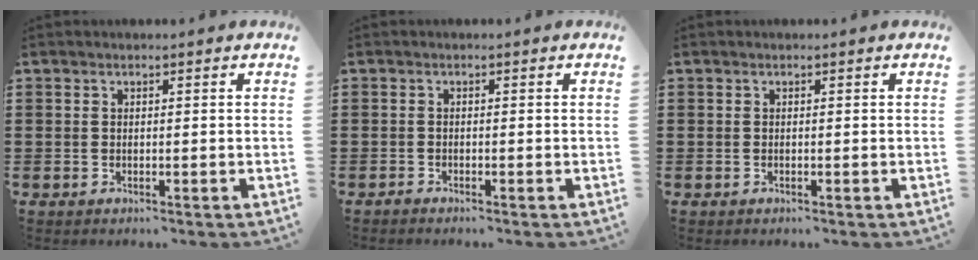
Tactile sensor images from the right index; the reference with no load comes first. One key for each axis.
{"total": 0.7, "fx": -0.7, "fy": 0.0, "fz": 0.0, "tx": -0.001, "ty": -0.001, "tz": -0.015}
{"total": 0.0}